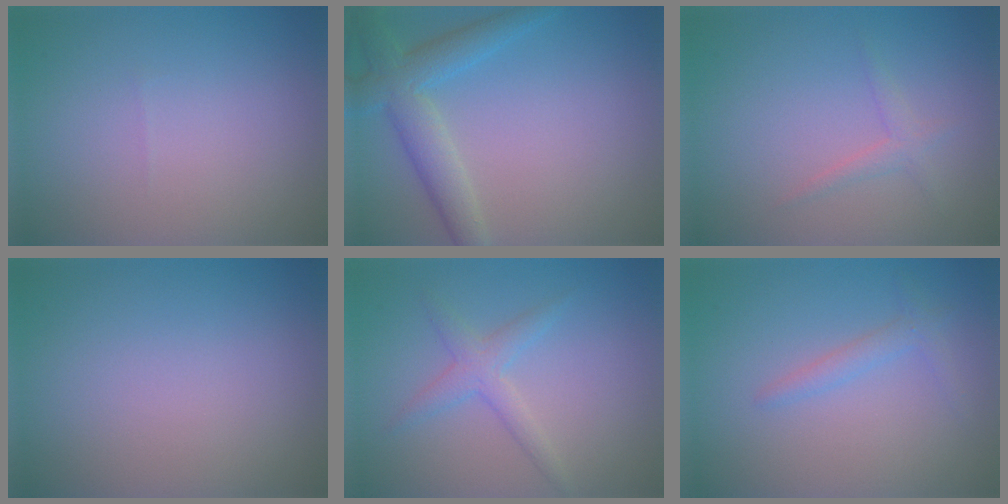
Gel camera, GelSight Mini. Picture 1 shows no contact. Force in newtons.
{"total": 4.3, "press": 4.3, "slide": 0.0}
{"total": 1.3, "press": 1.3, "slide": 0.1}
{"total": 0.0}
{"total": 2.2, "press": 2.2, "slide": 0.1}
{"total": 1.4, "press": 1.4, "slide": 0.1}